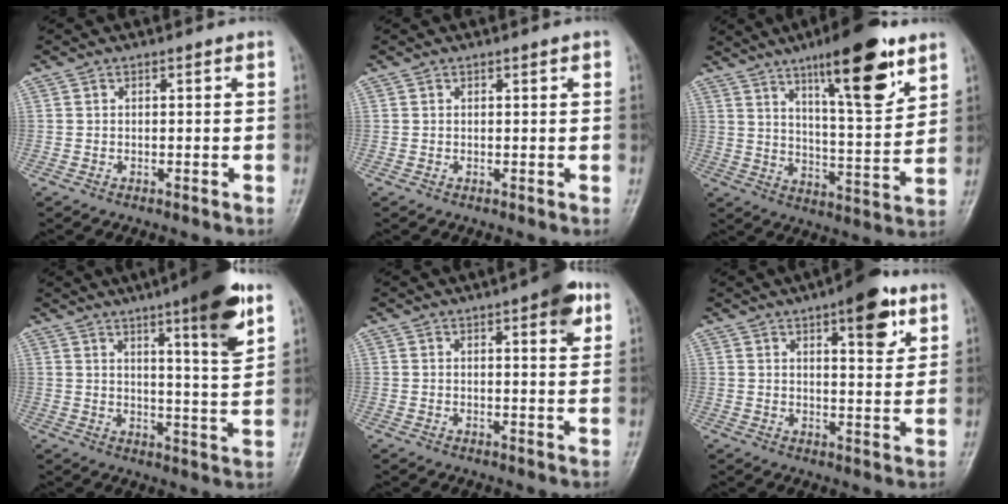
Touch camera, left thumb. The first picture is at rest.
{"total": 1.0, "force": [0.5, 0.2, 0.9], "torque": [-0.013, 0.000, 0.006]}
{"total": 17.5, "force": [10.2, 4.1, 13.6], "torque": [-0.186, -0.056, 0.165]}
{"total": 13.9, "force": [7.8, 1.7, 11.4], "torque": [-0.152, -0.041, 0.108]}
{"total": 6.7, "force": [3.4, 1.8, 5.5], "torque": [-0.061, -0.010, 0.038]}
{"total": 10.4, "force": [5.5, 3.5, 8.1], "torque": [-0.091, -0.024, 0.074]}